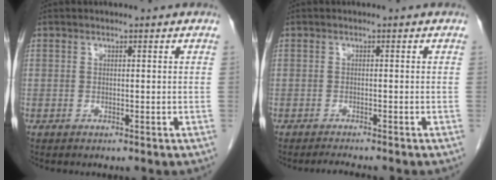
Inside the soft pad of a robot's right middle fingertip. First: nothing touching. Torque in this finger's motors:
{"motor_torque": [0.11, -0.09, 0.00, 0.00]}